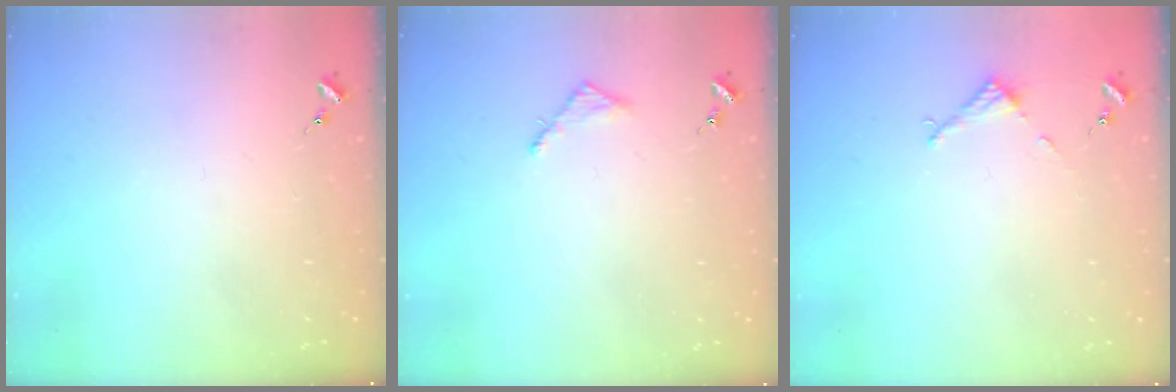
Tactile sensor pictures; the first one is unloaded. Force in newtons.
{"total": 2.7, "press": 2.7, "slide": 0.3}
{"total": 2.7, "press": 2.7, "slide": 0.2}